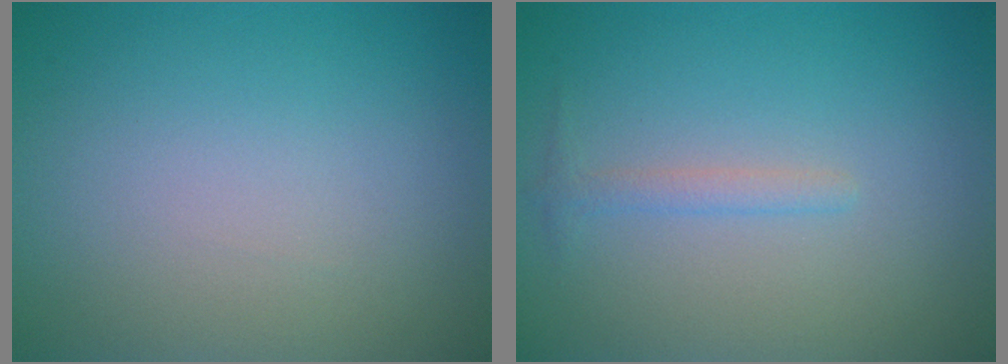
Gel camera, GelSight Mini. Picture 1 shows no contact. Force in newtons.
{"total": 1.1, "press": 1.1, "slide": 0.0}